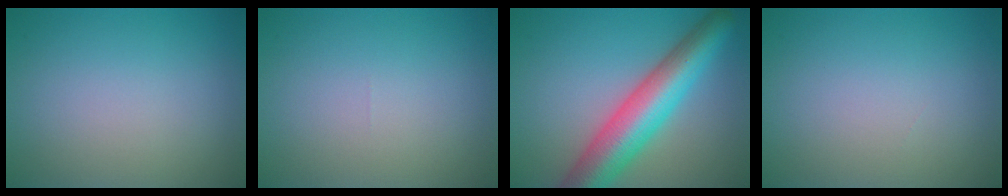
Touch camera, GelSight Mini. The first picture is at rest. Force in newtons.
{"total": 0.0}
{"total": 8.7, "press": 8.7, "slide": 0.4}
{"total": 0.0}